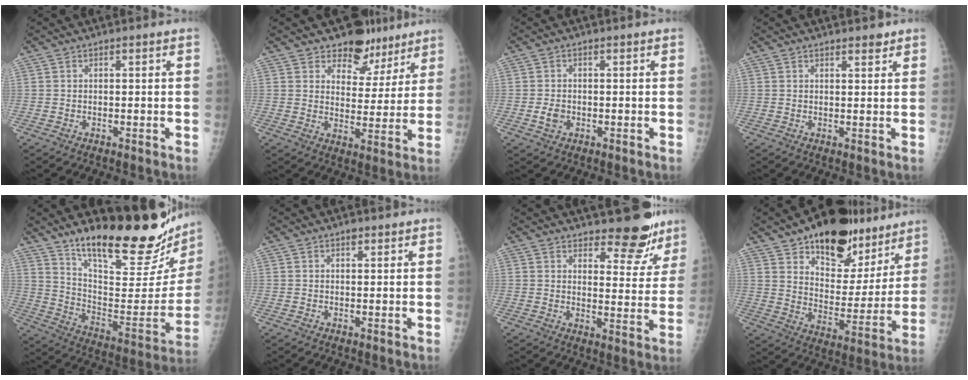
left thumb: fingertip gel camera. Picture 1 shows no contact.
{"total": 9.8, "force": [7.8, 5.8, 1.7], "torque": [0.019, -0.049, 0.109]}
{"total": 2.5, "force": [-0.6, 1.9, 1.5], "torque": [-0.022, 0.001, -0.009]}
{"total": 1.8, "force": [1.5, 0.6, 0.8], "torque": [-0.003, -0.010, 0.020]}
{"total": 28.0, "force": [22.3, 6.4, 15.6], "torque": [-0.200, -0.148, 0.325]}
{"total": 1.1, "force": [0.8, 0.5, 0.6], "torque": [-0.004, -0.003, 0.010]}
{"total": 10.2, "force": [8.4, 3.9, 4.3], "torque": [-0.019, -0.068, 0.108]}
{"total": 21.5, "force": [15.2, 11.2, 10.4], "torque": [-0.094, -0.081, 0.232]}